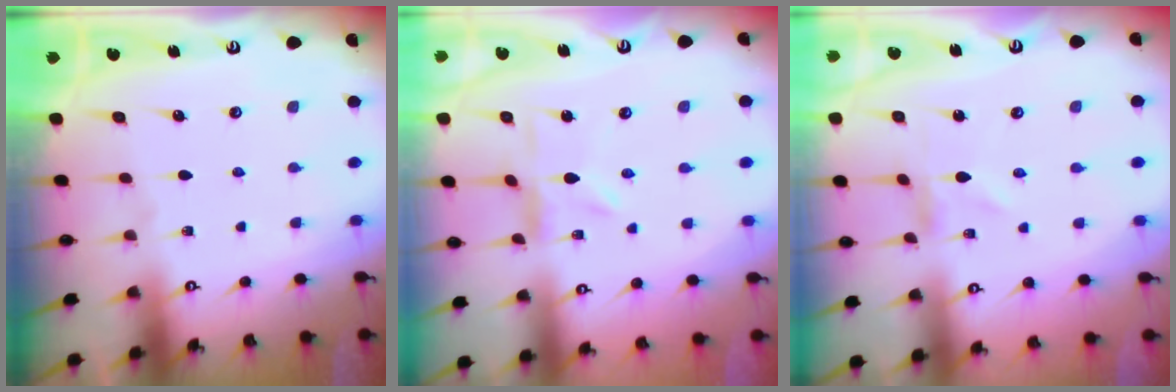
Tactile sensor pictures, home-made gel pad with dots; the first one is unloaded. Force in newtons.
{"total": 1.1, "press": 1.1, "slide": 0.2}
{"total": 0.8, "press": 0.8, "slide": 0.1}